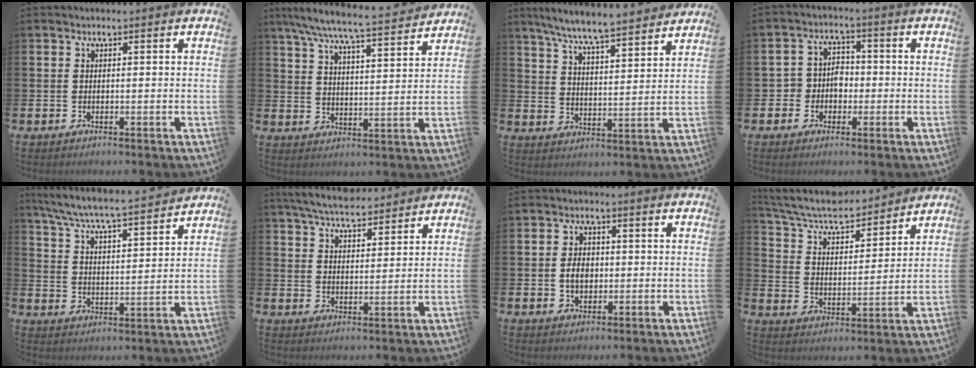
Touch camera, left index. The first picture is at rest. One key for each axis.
{"total": 7.9, "fx": 7.3, "fy": 0.3, "fz": 3.0, "tx": -0.077, "ty": -0.052, "tz": 0.125}
{"total": 7.7, "fx": 7.3, "fy": 0.1, "fz": 2.4, "tx": -0.073, "ty": -0.047, "tz": 0.129}
{"total": 3.6, "fx": -1.2, "fy": 3.3, "fz": 0.8, "tx": -0.022, "ty": 0.004, "tz": -0.033}
{"total": 7.0, "fx": 6.6, "fy": 0.0, "fz": 2.1, "tx": -0.069, "ty": -0.052, "tz": 0.113}
{"total": 6.3, "fx": 6.0, "fy": 1.1, "fz": 1.5, "tx": -0.039, "ty": -0.027, "tz": 0.106}
{"total": 3.2, "fx": -0.2, "fy": 2.5, "fz": 2.1, "tx": -0.019, "ty": 0.000, "tz": -0.012}
{"total": 7.5, "fx": 6.9, "fy": 1.6, "fz": 2.4, "tx": -0.076, "ty": -0.049, "tz": 0.119}